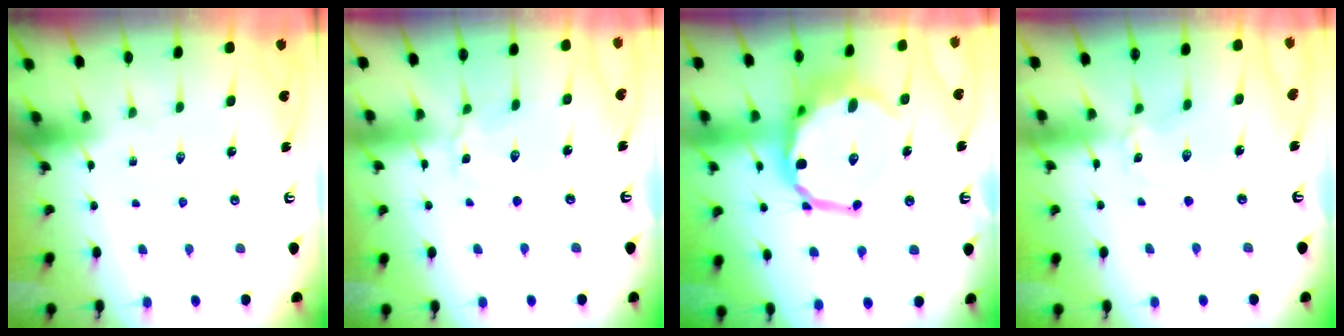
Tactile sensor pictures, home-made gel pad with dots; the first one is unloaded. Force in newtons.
{"total": 4.1, "press": 4.0, "slide": 0.5}
{"total": 16.0, "press": 15.5, "slide": 4.0}
{"total": 1.4, "press": 1.3, "slide": 0.2}